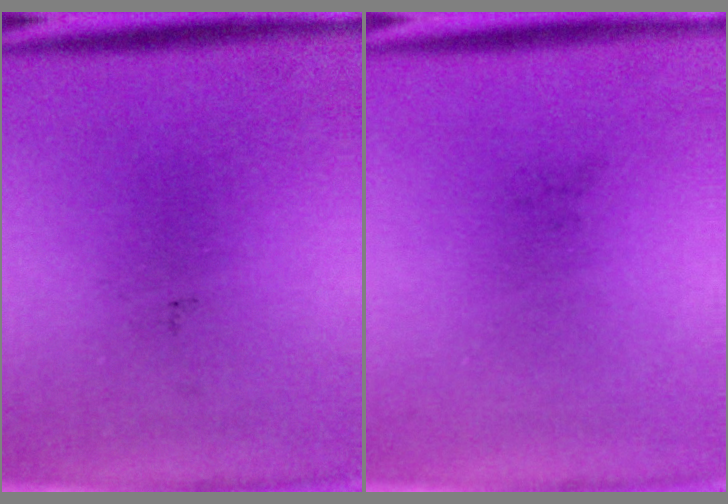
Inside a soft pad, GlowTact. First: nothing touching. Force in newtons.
{"total": 0.0}